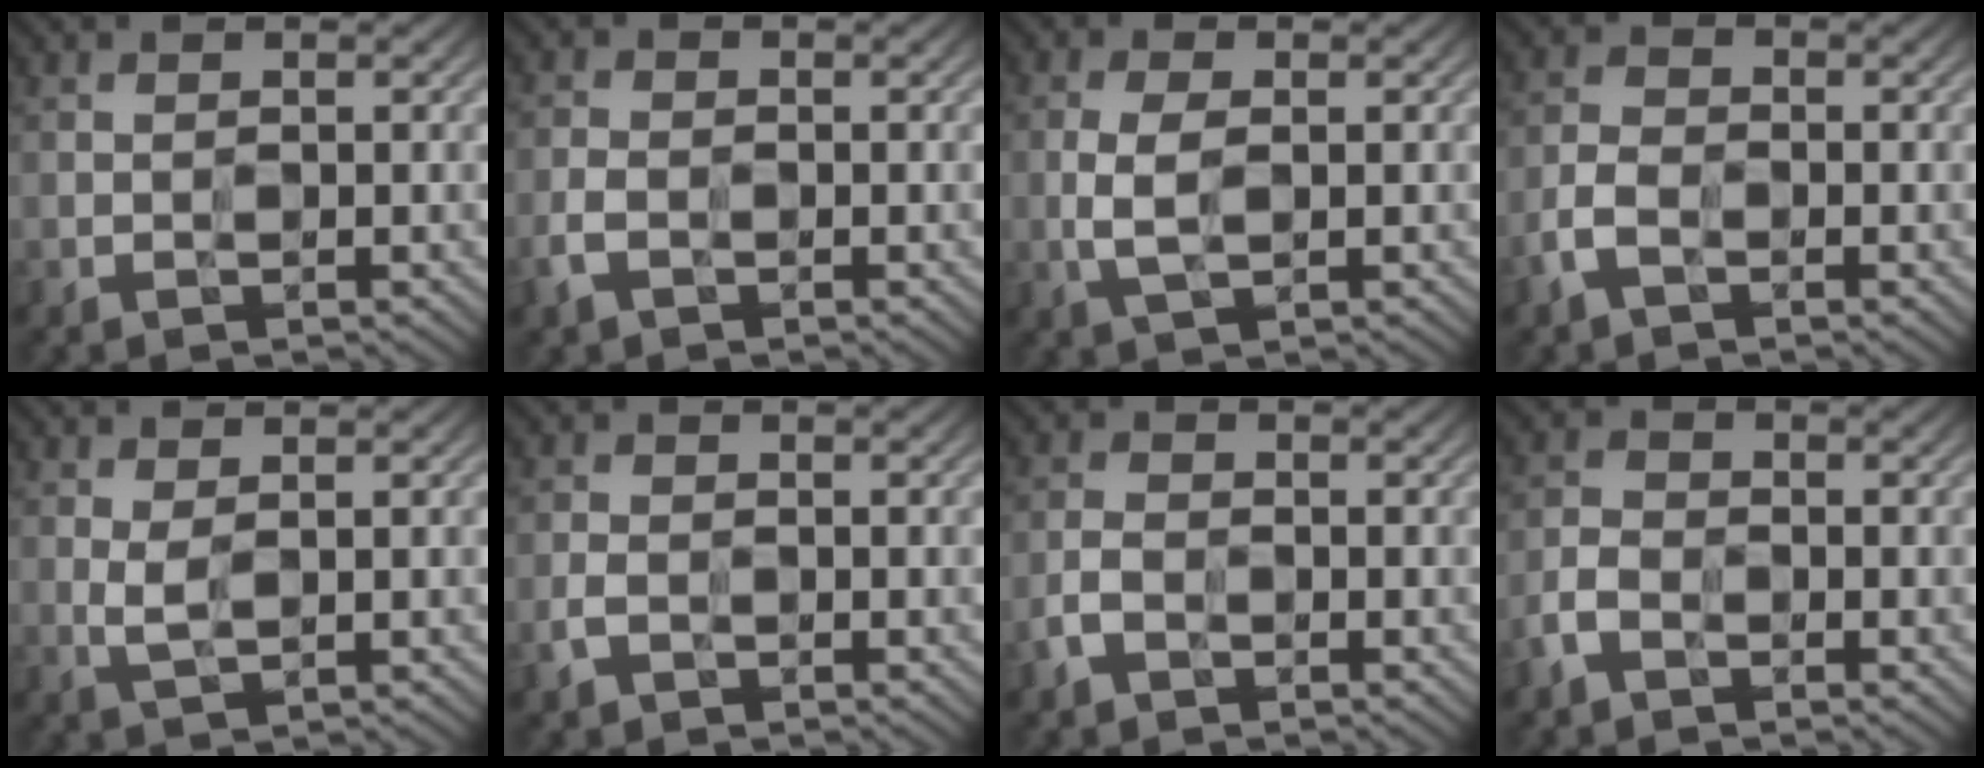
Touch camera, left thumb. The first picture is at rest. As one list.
[{"total": 3.7, "force": [-2.2, 2.2, 2.1], "torque": [-0.043, -0.009, -0.048]}, {"total": 3.8, "force": [-0.5, 1.9, 3.2], "torque": [-0.078, -0.005, -0.007]}, {"total": 4.0, "force": [-2.6, 2.3, 2.1], "torque": [-0.046, -0.005, -0.059]}, {"total": 1.9, "force": [0.7, 0.7, 1.6], "torque": [-0.040, -0.004, 0.012]}, {"total": 3.4, "force": [-2.0, 2.1, 1.8], "torque": [-0.034, -0.011, -0.043]}, {"total": 3.3, "force": [-2.2, 1.9, 1.5], "torque": [-0.031, -0.005, -0.048]}, {"total": 3.8, "force": [-2.6, 2.3, 1.5], "torque": [-0.033, -0.005, -0.062]}]